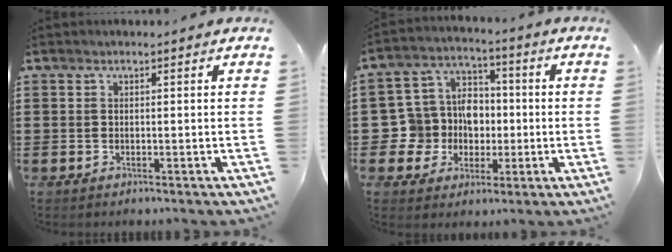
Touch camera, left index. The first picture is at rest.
{"total": 8.8, "force": [0.0, 8.4, 2.3], "torque": [-0.101, -0.005, 0.002]}